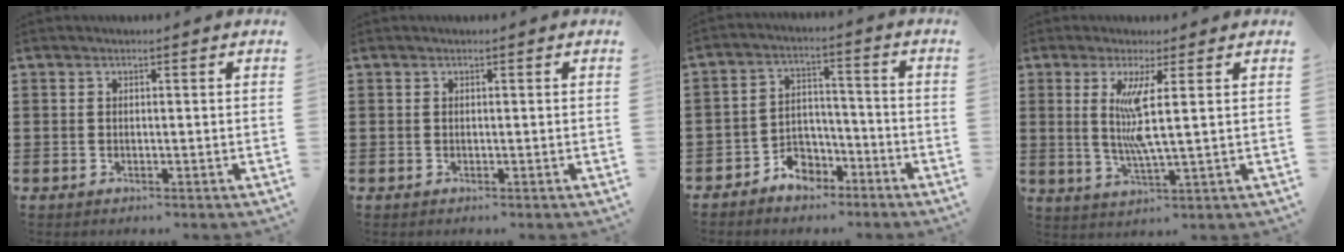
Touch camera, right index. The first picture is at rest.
{"total": 0.0}
{"total": 4.8, "force": [-3.9, 2.7, 0.6], "torque": [-0.019, 0.010, -0.078]}
{"total": 6.3, "force": [1.5, 0.1, 6.1], "torque": [-0.127, -0.013, 0.020]}